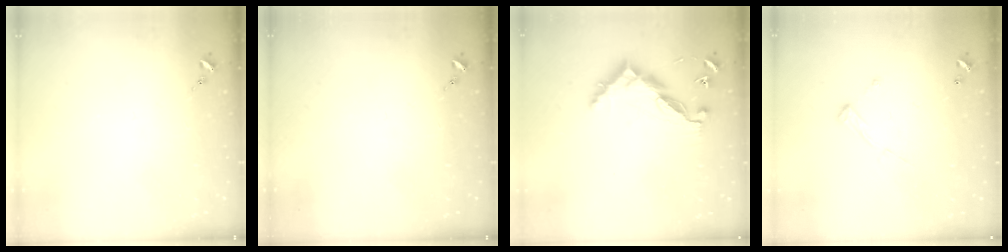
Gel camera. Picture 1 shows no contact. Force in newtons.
{"total": 0.0}
{"total": 9.0, "press": 9.0, "slide": 0.8}
{"total": 6.7, "press": 6.7, "slide": 0.3}